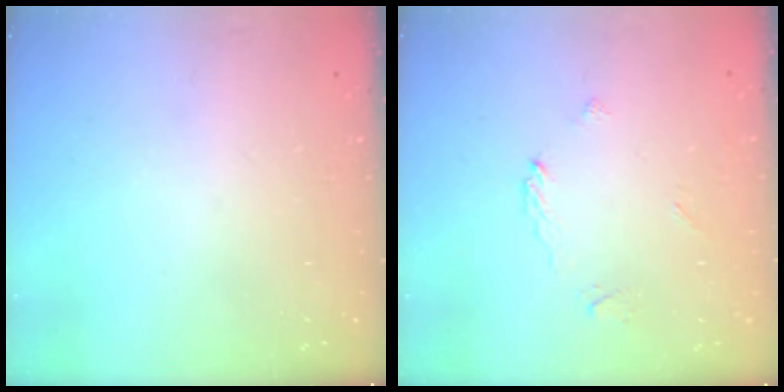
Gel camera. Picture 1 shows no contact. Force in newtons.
{"total": 2.7, "press": 2.7, "slide": 0.2}